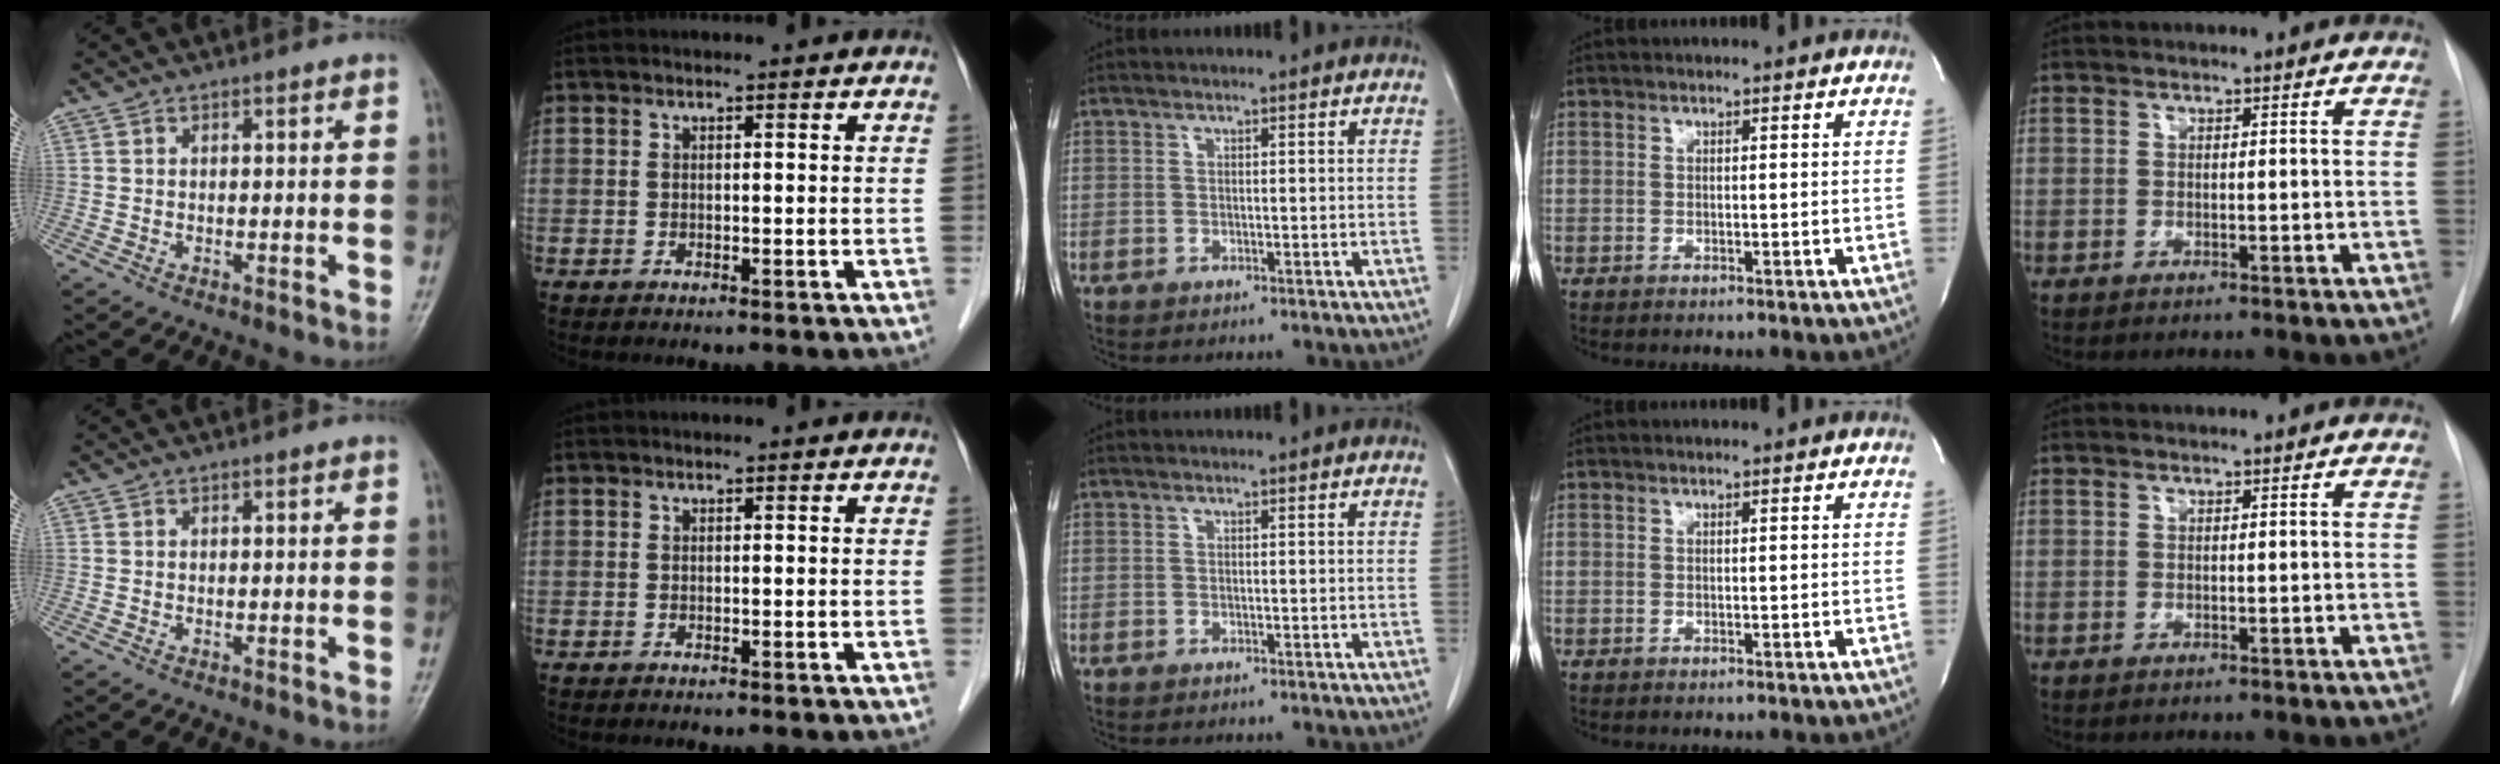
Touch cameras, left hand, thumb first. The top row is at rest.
{}